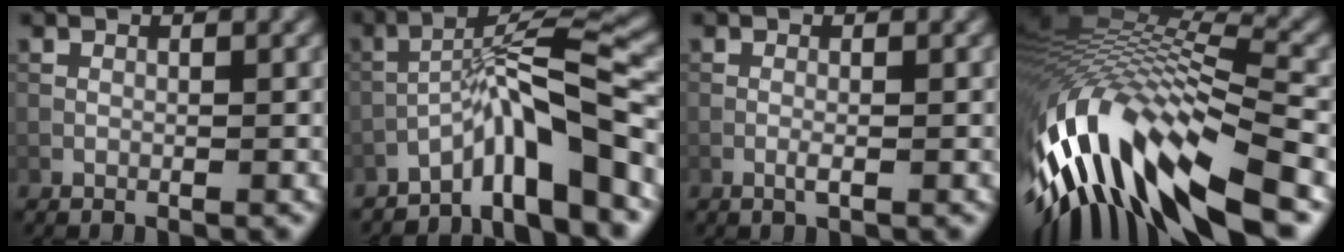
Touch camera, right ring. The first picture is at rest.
{"total": 8.7, "force": [-5.1, 1.3, 7.0], "torque": [-0.109, 0.021, -0.093]}
{"total": 0.9, "force": [-0.3, 0.1, 0.8], "torque": [-0.017, -0.001, -0.008]}
{"total": 15.3, "force": [-6.2, 6.0, 12.6], "torque": [-0.257, 0.011, -0.111]}